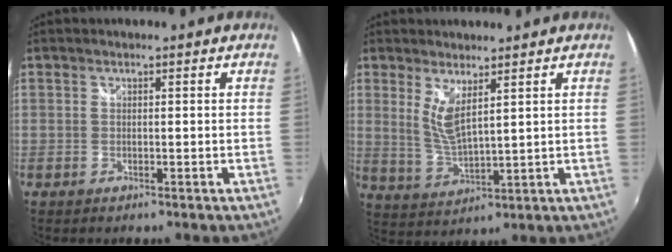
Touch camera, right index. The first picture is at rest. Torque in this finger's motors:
{"motor_torque": [0.16, 0.15, 0.13, 0.09]}